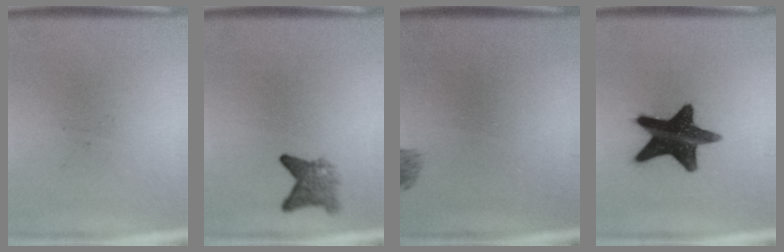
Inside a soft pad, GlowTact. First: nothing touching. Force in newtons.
{"total": 3.2}
{"total": 1.4}
{"total": 16.2}